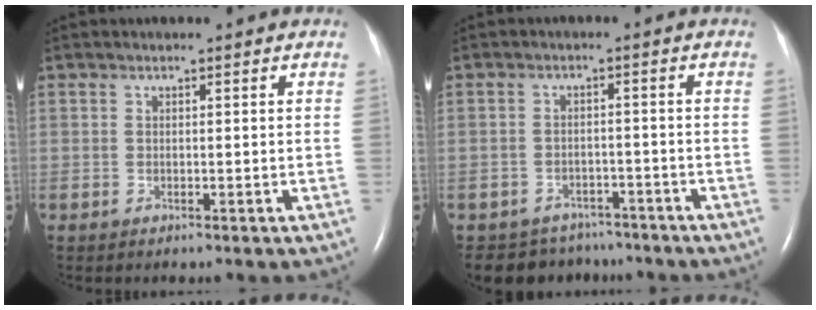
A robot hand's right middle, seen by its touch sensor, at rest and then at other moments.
{"total": 7.1, "force": [-6.2, 3.6, -0.1], "torque": [0.002, 0.015, -0.081]}